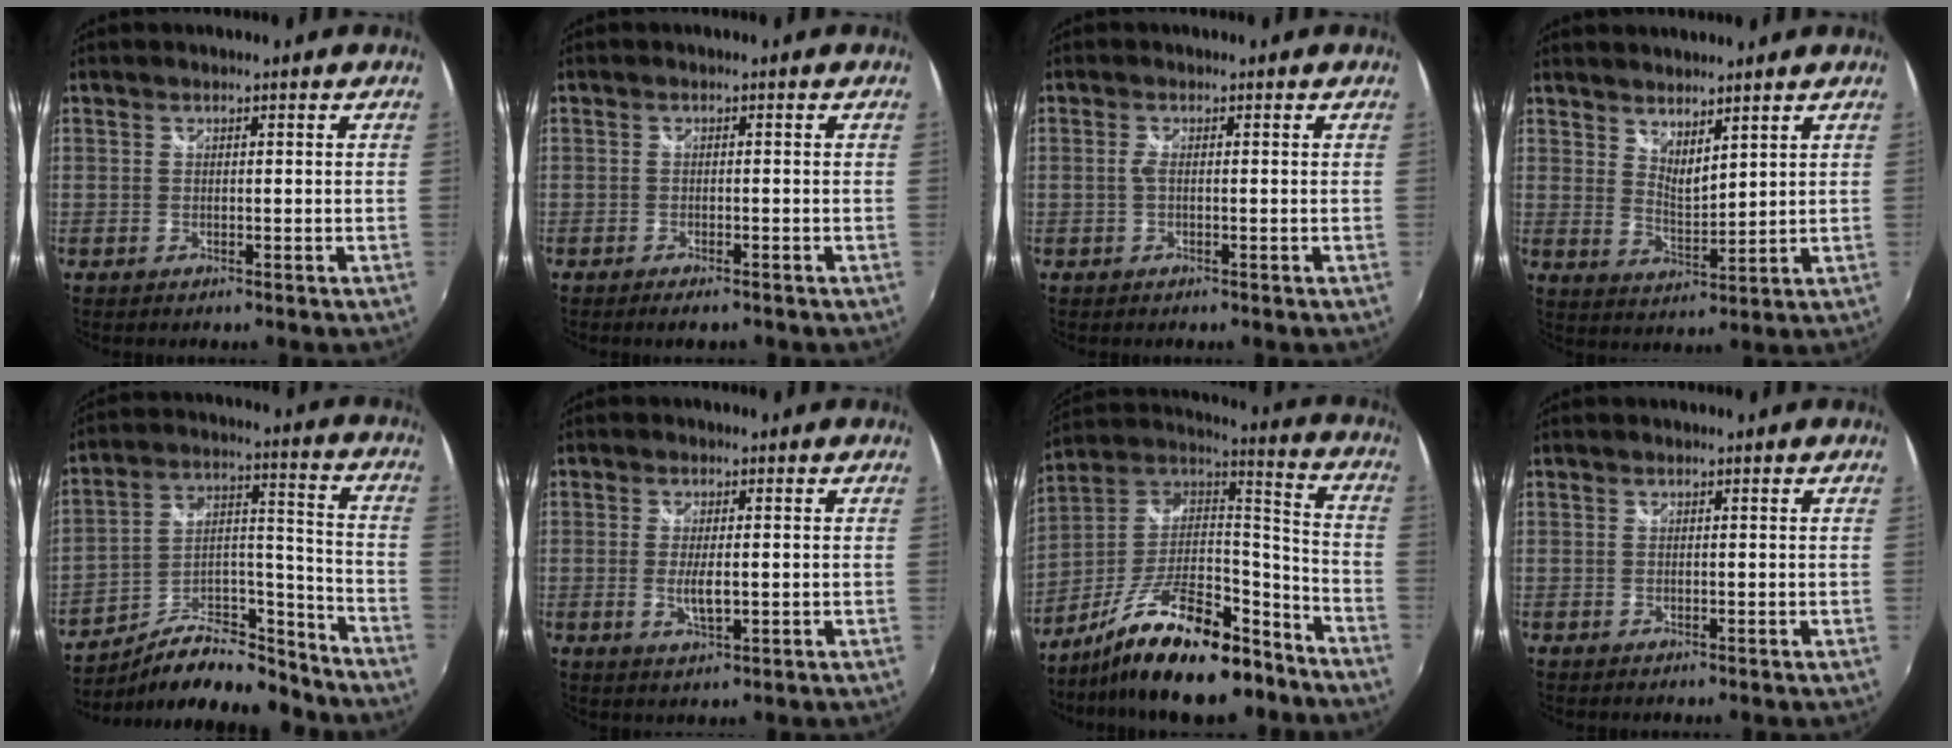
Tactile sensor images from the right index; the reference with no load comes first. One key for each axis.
{"total": 2.6, "fx": -2.0, "fy": 0.7, "fz": 1.4, "tx": -0.033, "ty": -0.009, "tz": -0.036}
{"total": 1.1, "fx": -0.2, "fy": 0.1, "fz": 1.1, "tx": -0.022, "ty": 0.001, "tz": -0.005}
{"total": 5.4, "fx": 4.5, "fy": 1.5, "fz": 2.5, "tx": -0.037, "ty": -0.006, "tz": 0.079}
{"total": 17.9, "fx": -13.7, "fy": 7.1, "fz": 9.1, "tx": -0.156, "ty": 0.035, "tz": -0.208}
{"total": 3.9, "fx": -0.5, "fy": 1.2, "fz": 3.7, "tx": -0.071, "ty": -0.009, "tz": -0.007}
{"total": 23.1, "fx": -15.7, "fy": 8.6, "fz": 14.6, "tx": -0.260, "ty": 0.010, "tz": -0.254}
{"total": 0.0}